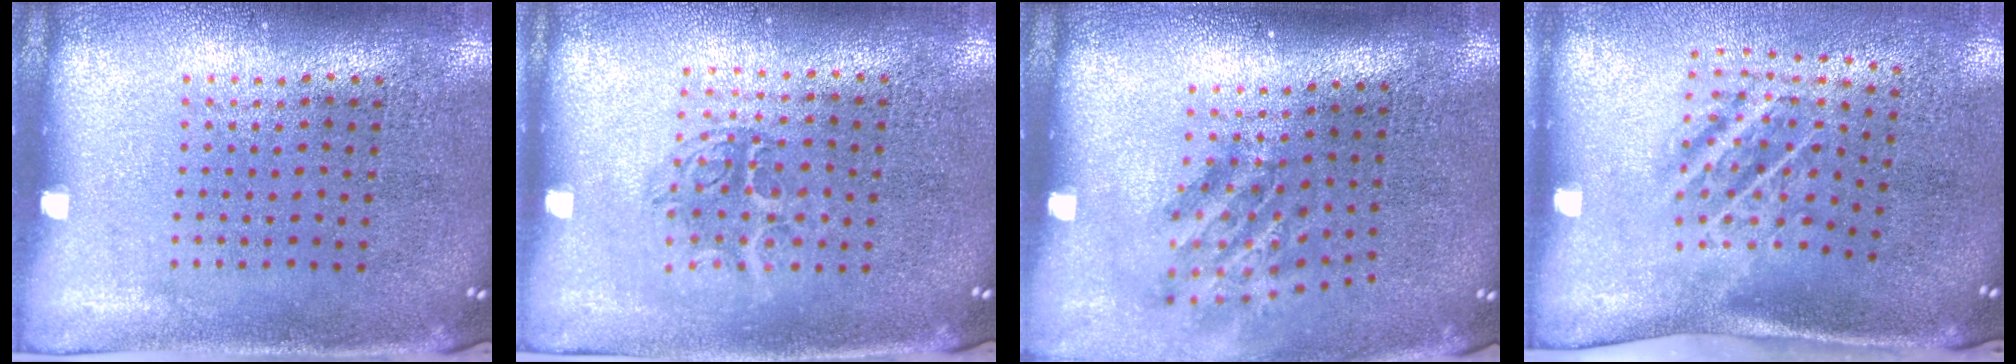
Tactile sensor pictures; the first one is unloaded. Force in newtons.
{"total": 1.3, "press": 1.1, "slide": 0.7}
{"total": 1.9, "press": 1.2, "slide": 1.4}
{"total": 1.9, "press": 1.2, "slide": 1.5}